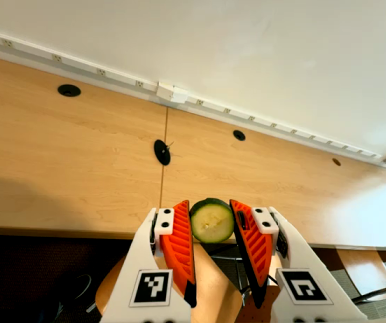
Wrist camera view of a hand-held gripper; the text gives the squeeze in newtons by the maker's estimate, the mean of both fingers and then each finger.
{"total": 8.2, "left": 8.2, "right": 8.2}